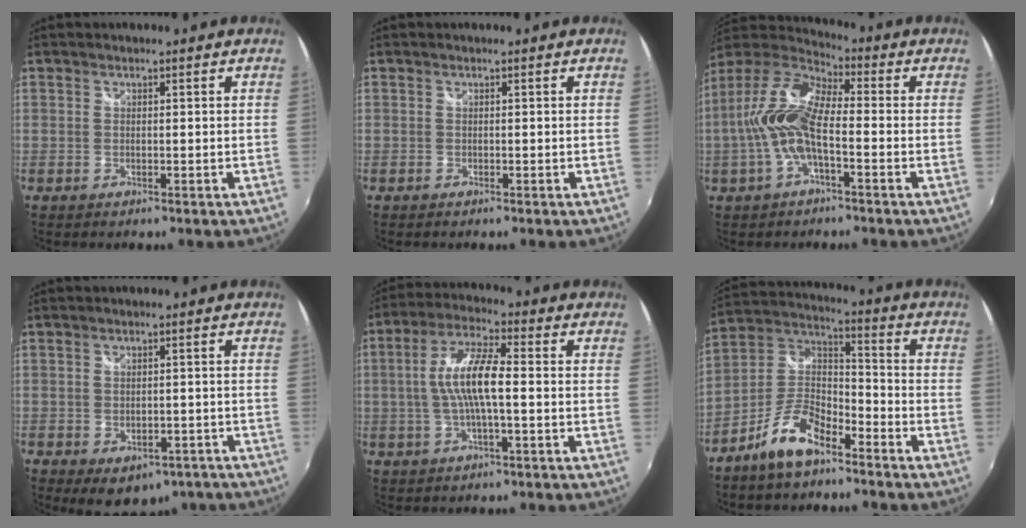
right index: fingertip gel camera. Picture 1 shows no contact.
{"total": 0.0}
{"total": 13.2, "force": [-2.0, 4.6, 12.2], "torque": [-0.247, 0.009, -0.043]}
{"total": 10.3, "force": [-6.6, 6.1, 5.1], "torque": [-0.092, -0.010, -0.069]}
{"total": 9.7, "force": [-0.8, 1.9, 9.5], "torque": [-0.189, 0.009, -0.015]}
{"total": 11.2, "force": [-7.3, 4.5, 7.1], "torque": [-0.162, 0.018, -0.140]}